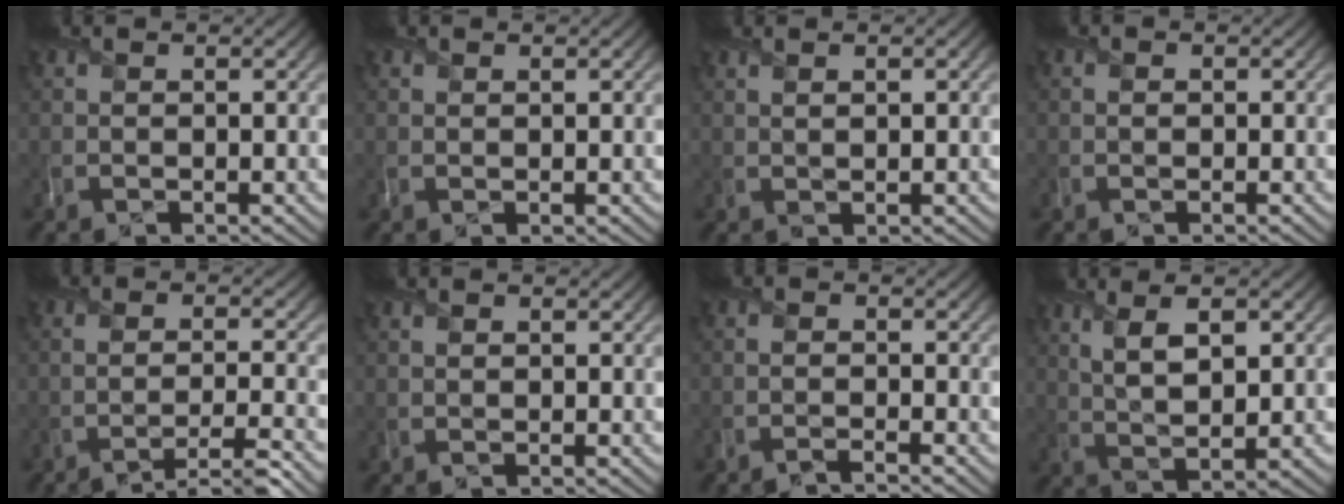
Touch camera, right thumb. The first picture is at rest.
{"total": 0.6, "force": [0.5, 0.2, 0.1], "torque": [-0.001, 0.002, 0.010]}
{"total": 1.1, "force": [0.7, 0.2, 0.8], "torque": [-0.017, 0.004, 0.016]}
{"total": 0.9, "force": [0.1, 0.7, 0.5], "torque": [-0.006, -0.002, 0.004]}
{"total": 5.3, "force": [-3.7, 0.9, 3.8], "torque": [-0.061, 0.006, -0.066]}
{"total": 0.6, "force": [0.2, 0.5, 0.3], "torque": [-0.002, 0.000, 0.006]}
{"total": 1.8, "force": [-1.6, 0.1, 0.9], "torque": [-0.012, 0.002, -0.041]}
{"total": 6.5, "force": [2.5, 2.0, 5.6], "torque": [-0.114, 0.005, 0.051]}